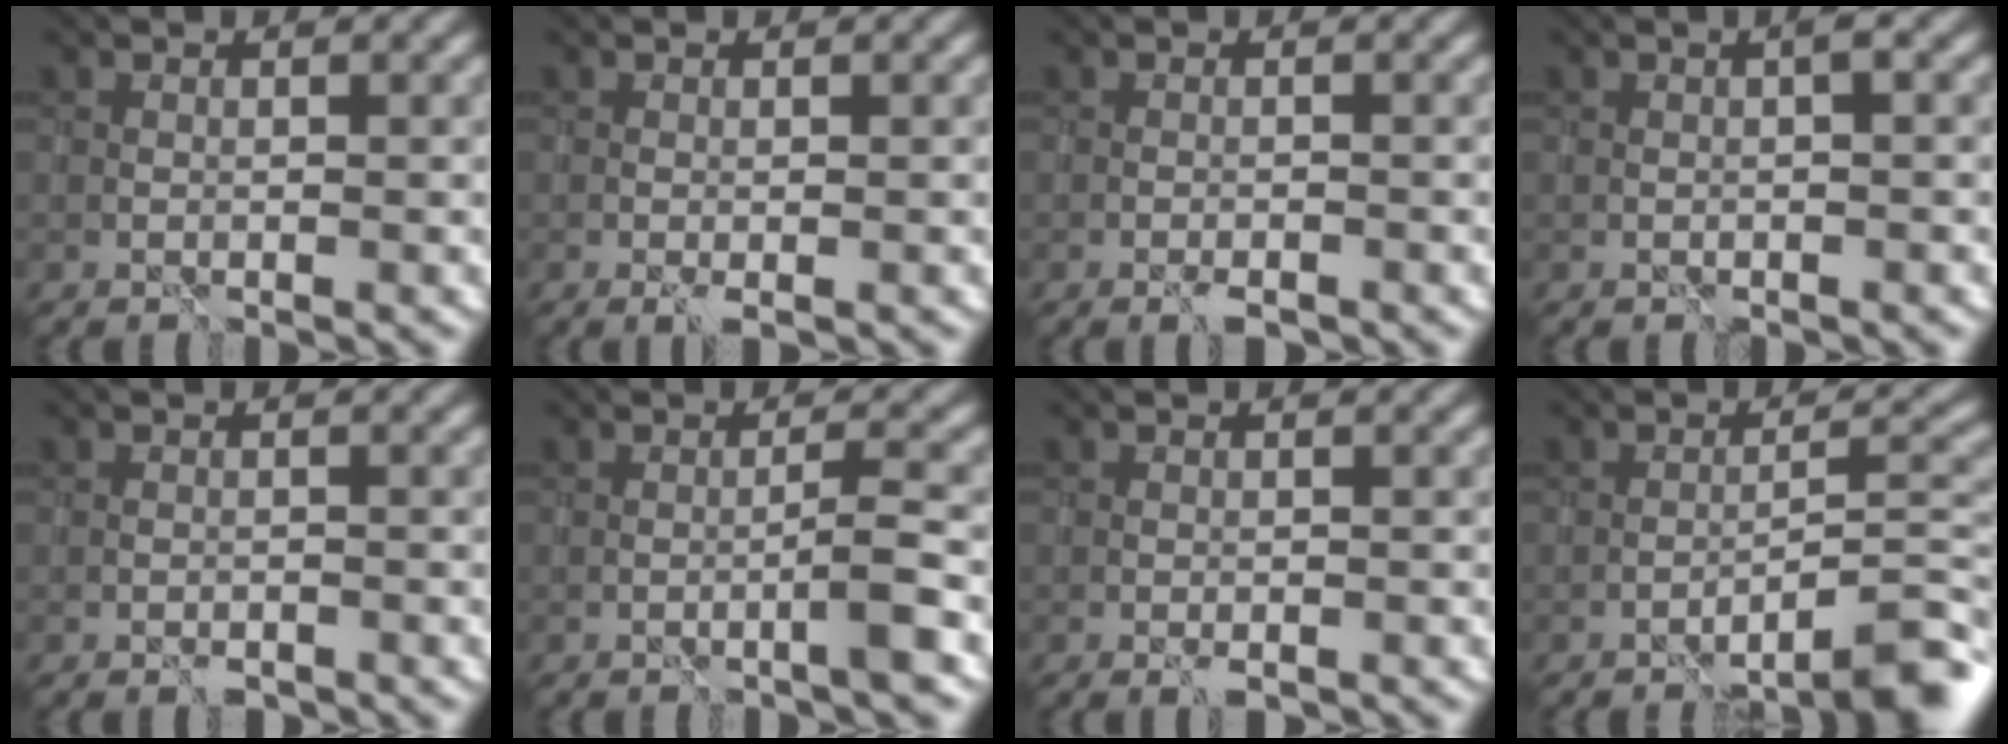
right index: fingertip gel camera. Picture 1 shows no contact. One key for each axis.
{"total": 1.0, "fx": -0.5, "fy": 0.1, "fz": 0.8, "tx": -0.018, "ty": -0.004, "tz": -0.009}
{"total": 1.3, "fx": -1.1, "fy": 0.3, "fz": 0.7, "tx": -0.013, "ty": -0.003, "tz": -0.018}
{"total": 1.2, "fx": 0.0, "fy": 0.0, "fz": 1.2, "tx": -0.019, "ty": 0.004, "tz": 0.001}
{"total": 0.9, "fx": -0.8, "fy": 0.3, "fz": 0.3, "tx": -0.004, "ty": -0.001, "tz": -0.013}
{"total": 2.3, "fx": -0.8, "fy": 0.1, "fz": 2.2, "tx": -0.031, "ty": 0.005, "tz": -0.020}
{"total": 0.9, "fx": -0.6, "fy": 0.3, "fz": 0.6, "tx": -0.014, "ty": -0.004, "tz": -0.010}
{"total": 6.2, "fx": -4.5, "fy": 0.8, "fz": 4.2, "tx": -0.042, "ty": 0.020, "tz": -0.065}